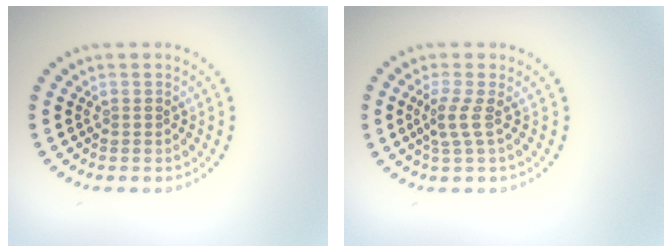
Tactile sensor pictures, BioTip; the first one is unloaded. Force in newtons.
{"total": 2.0, "press": 1.3, "slide": 1.5}